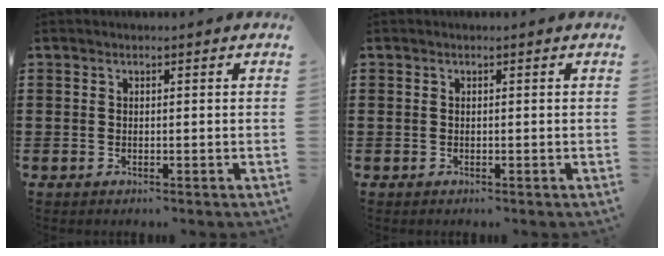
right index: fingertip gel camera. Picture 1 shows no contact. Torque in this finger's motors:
{"motor_torque": [0.64, 0.42, -0.07, -0.01]}